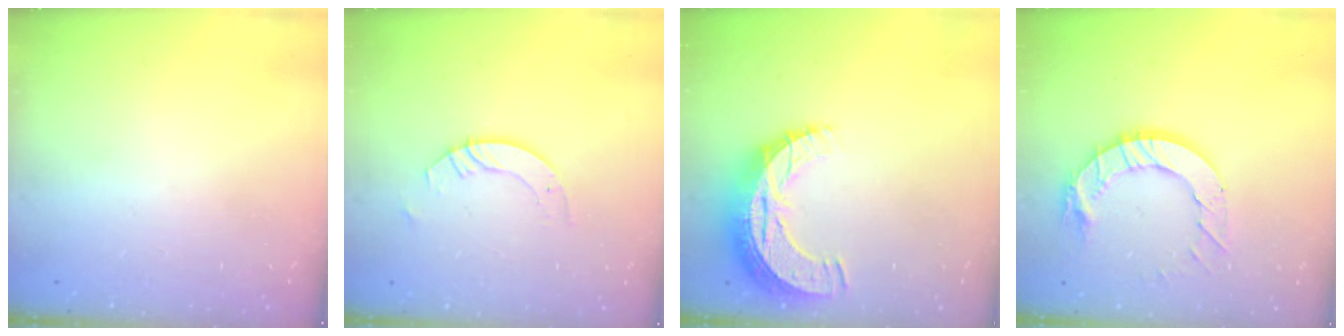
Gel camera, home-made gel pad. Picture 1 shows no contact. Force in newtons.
{"total": 4.8, "press": 4.8, "slide": 0.4}
{"total": 10.9, "press": 10.9, "slide": 0.7}
{"total": 11.5, "press": 11.4, "slide": 1.2}